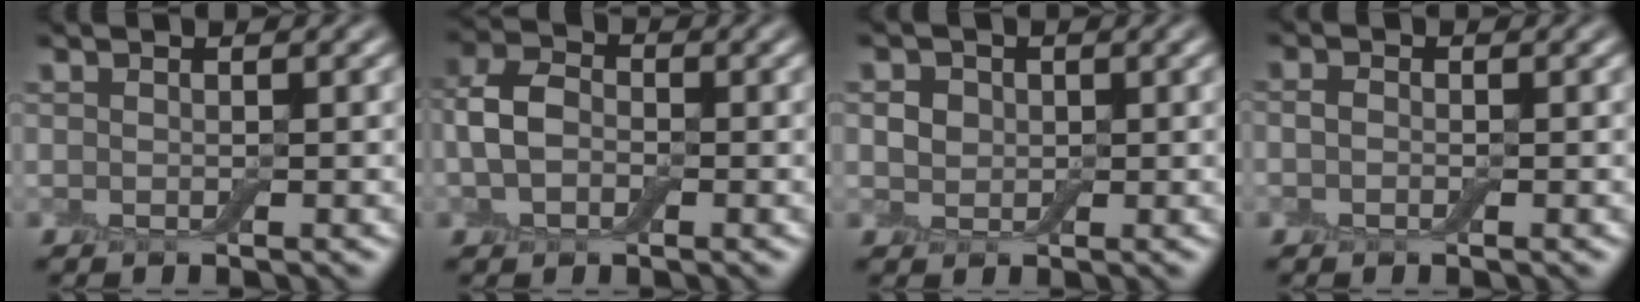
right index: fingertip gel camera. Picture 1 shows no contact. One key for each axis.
{"total": 3.8, "fx": -0.4, "fy": 2.8, "fz": 2.5, "tx": -0.055, "ty": 0.006, "tz": -0.016}
{"total": 1.6, "fx": 0.3, "fy": 1.5, "fz": 0.3, "tx": -0.008, "ty": 0.002, "tz": 0.003}
{"total": 1.0, "fx": -0.2, "fy": 0.7, "fz": 0.6, "tx": -0.012, "ty": 0.004, "tz": -0.006}